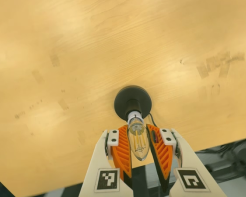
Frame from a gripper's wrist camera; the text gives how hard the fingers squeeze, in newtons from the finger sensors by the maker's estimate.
{"total": 13.3, "left": 12.9, "right": 13.7}